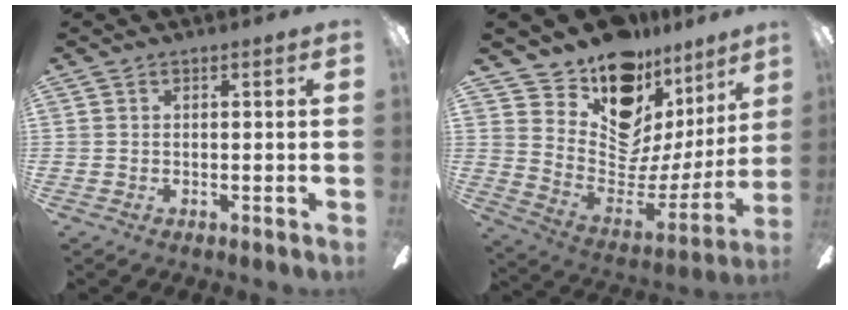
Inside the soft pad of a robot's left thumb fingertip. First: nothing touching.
{"total": 14.8, "force": [11.4, 7.3, 5.8], "torque": [-0.099, -0.117, 0.205]}